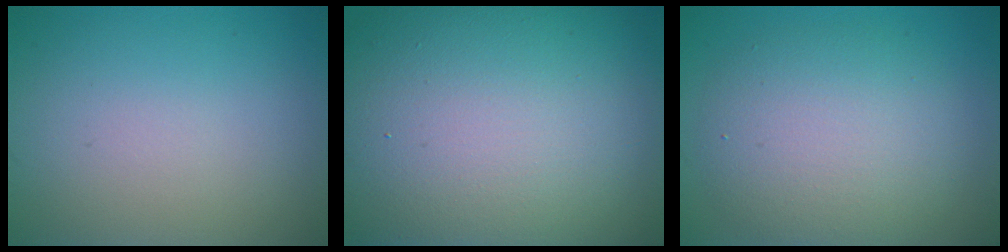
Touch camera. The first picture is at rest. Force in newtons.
{"total": 20.3, "press": 20.3, "slide": 1.1}
{"total": 6.3, "press": 6.3, "slide": 0.2}